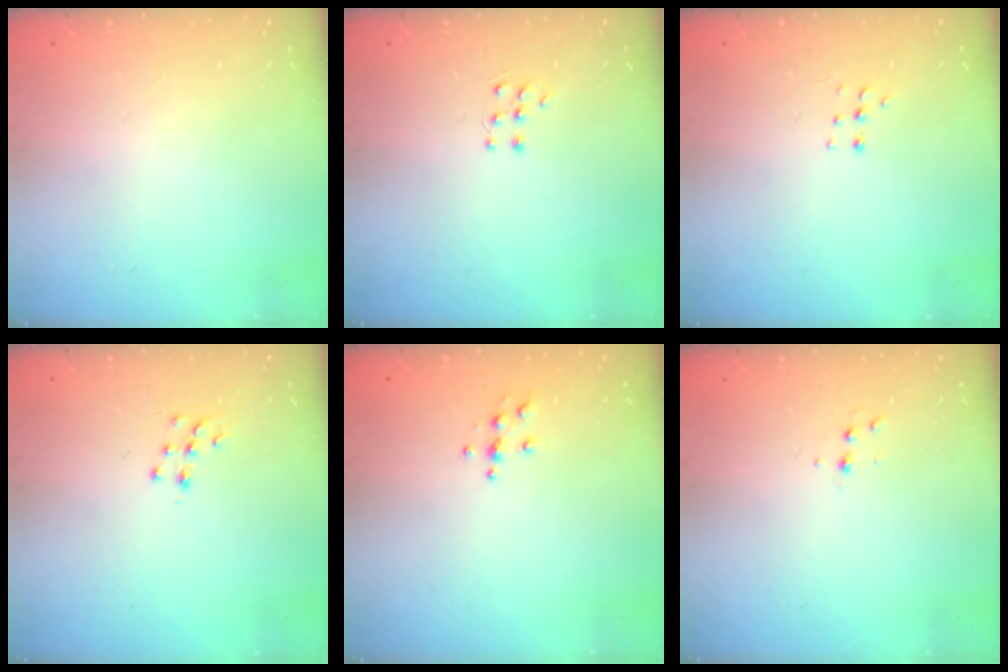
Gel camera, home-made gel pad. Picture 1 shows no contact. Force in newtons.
{"total": 4.8, "press": 4.7, "slide": 0.8}
{"total": 3.8, "press": 3.7, "slide": 0.9}
{"total": 7.2, "press": 7.2, "slide": 0.5}
{"total": 3.9, "press": 3.9, "slide": 0.5}
{"total": 4.0, "press": 3.9, "slide": 1.0}